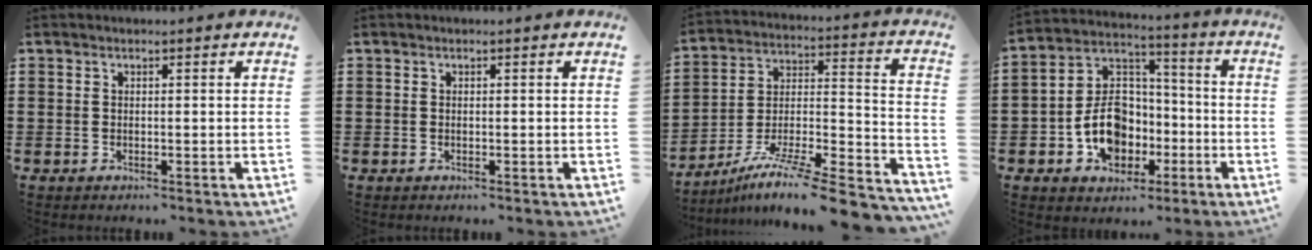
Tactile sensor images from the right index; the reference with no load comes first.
{"total": 0.0}
{"total": 9.5, "force": [-7.1, 0.5, 6.3], "torque": [-0.110, -0.005, -0.142]}
{"total": 10.8, "force": [-3.6, 8.2, 6.0], "torque": [-0.136, 0.023, -0.066]}